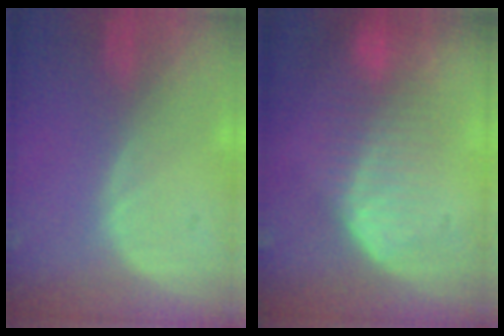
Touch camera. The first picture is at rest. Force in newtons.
{"total": 7.7, "press": 7.4, "slide": 2.2}